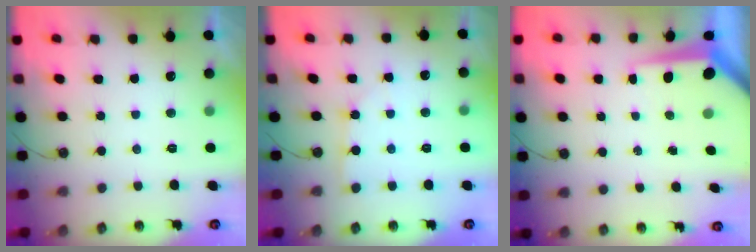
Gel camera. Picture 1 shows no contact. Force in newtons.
{"total": 1.9, "press": 1.9, "slide": 0.2}
{"total": 8.5, "press": 8.4, "slide": 0.7}